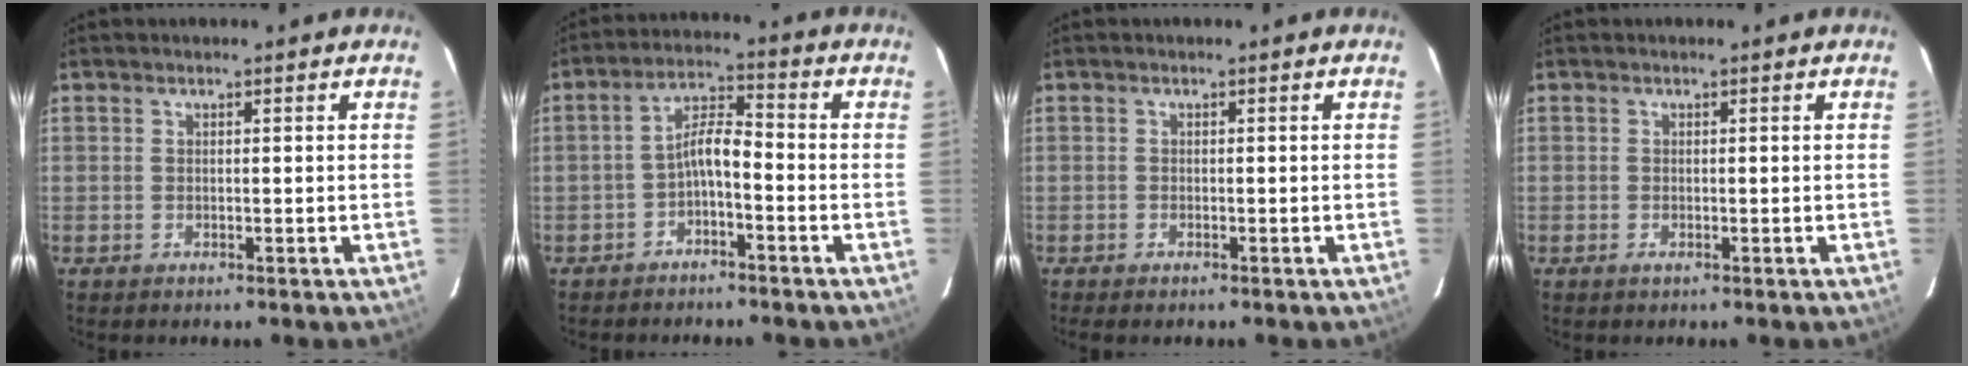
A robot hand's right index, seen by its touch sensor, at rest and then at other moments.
{"total": 4.9, "force": [-2.6, 1.4, 3.9], "torque": [-0.084, 0.016, -0.047]}
{"total": 1.0, "force": [-0.9, 0.4, 0.4], "torque": [-0.010, -0.004, -0.017]}
{"total": 0.6, "force": [-0.3, 0.3, 0.4], "torque": [-0.008, -0.002, -0.005]}